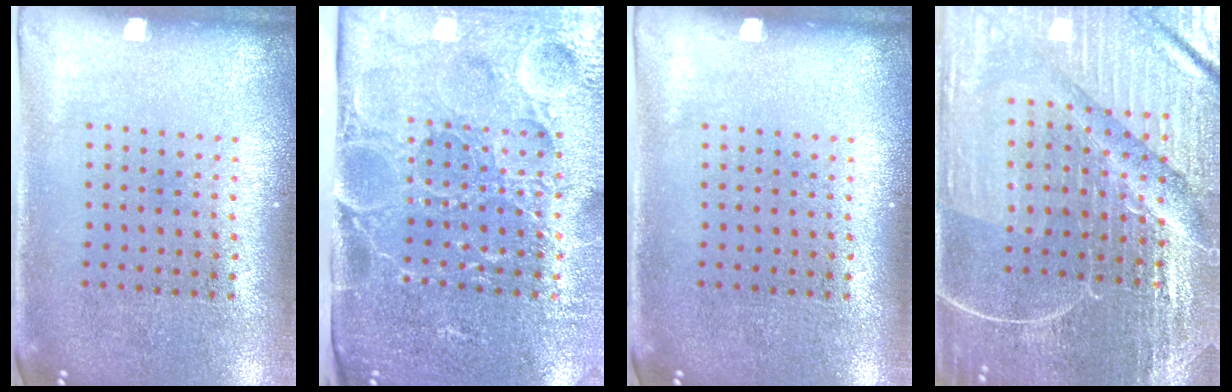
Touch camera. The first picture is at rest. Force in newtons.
{"total": 4.9, "press": 4.1, "slide": 2.6}
{"total": 0.0}
{"total": 5.5, "press": 5.1, "slide": 2.1}